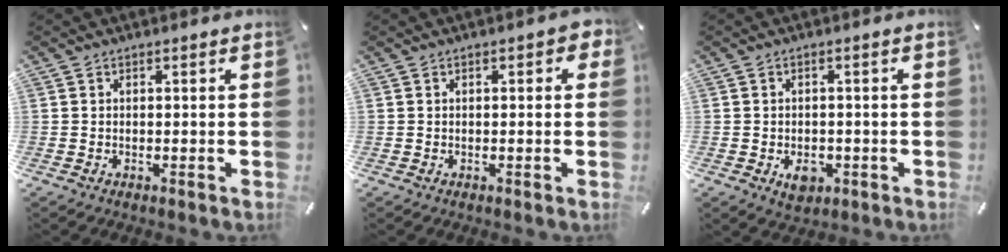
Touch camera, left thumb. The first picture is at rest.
{"total": 1.5, "force": [0.0, 1.0, 1.1], "torque": [-0.013, 0.004, -0.003]}
{"total": 4.8, "force": [-1.7, 3.5, 2.8], "torque": [-0.034, 0.000, -0.029]}